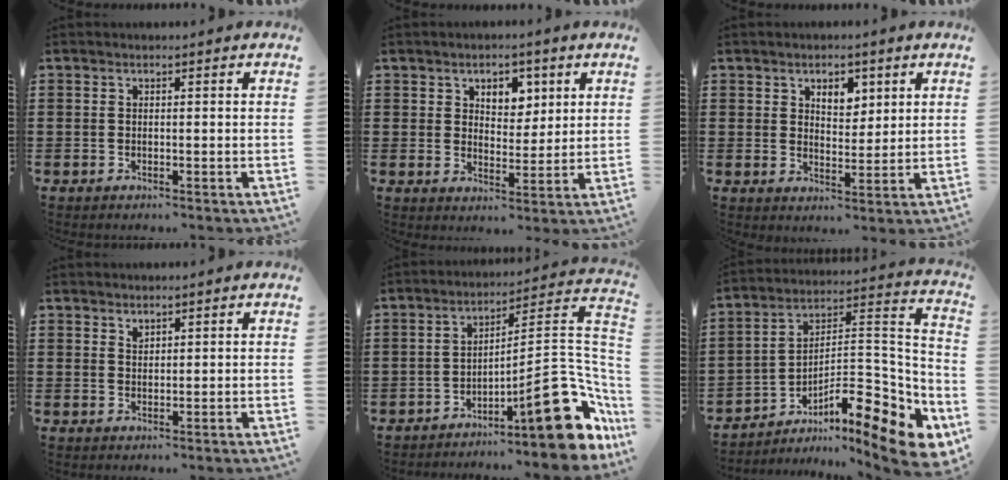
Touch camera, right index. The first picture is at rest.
{"total": 4.2, "force": [2.4, 3.1, 1.6], "torque": [-0.032, 0.008, 0.039]}
{"total": 3.8, "force": [2.4, 2.4, 1.7], "torque": [-0.027, 0.006, 0.039]}
{"total": 1.2, "force": [1.1, 0.5, 0.2], "torque": [-0.005, 0.001, 0.021]}
{"total": 16.5, "force": [-7.8, 4.3, 13.9], "torque": [-0.170, 0.015, -0.125]}
{"total": 11.4, "force": [-7.0, 3.1, 8.5], "torque": [-0.110, 0.001, -0.132]}